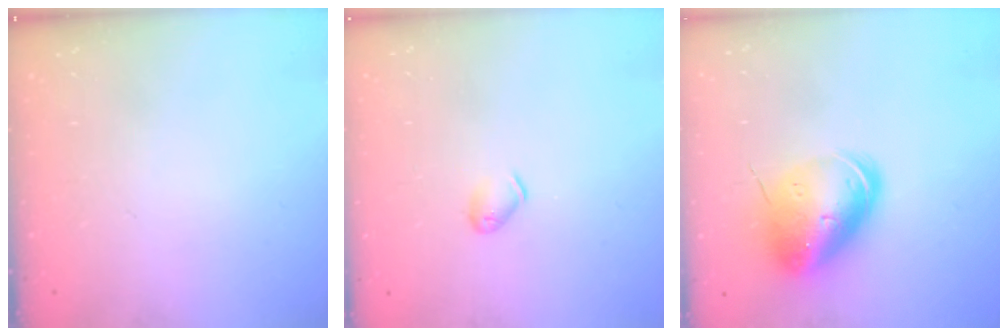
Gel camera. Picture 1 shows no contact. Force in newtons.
{"total": 4.9, "press": 4.8, "slide": 0.9}
{"total": 13.8, "press": 13.6, "slide": 2.6}